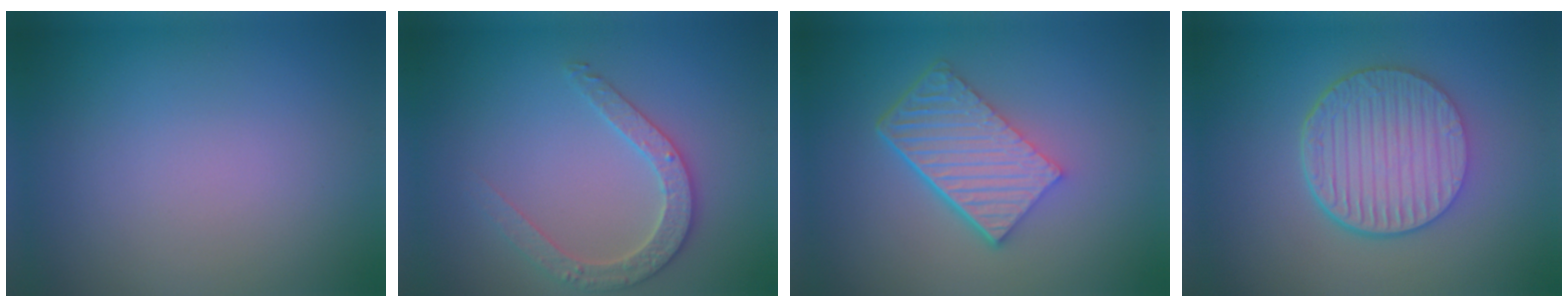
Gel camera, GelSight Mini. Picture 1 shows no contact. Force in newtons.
{"total": 3.1, "press": 3.0, "slide": 0.7}
{"total": 6.0, "press": 4.1, "slide": 4.4}
{"total": 6.6, "press": 4.8, "slide": 4.6}